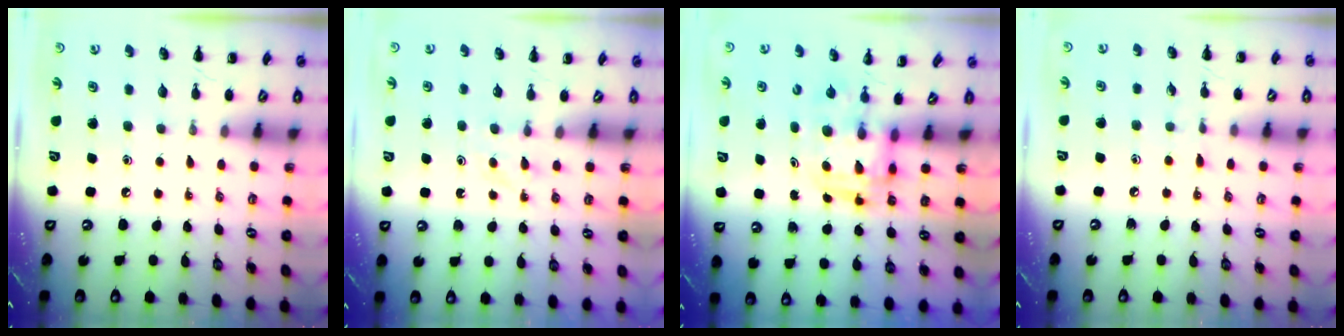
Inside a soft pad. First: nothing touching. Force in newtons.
{"total": 3.1, "press": 2.9, "slide": 1.1}
{"total": 3.3, "press": 3.3, "slide": 0.7}
{"total": 4.5, "press": 4.1, "slide": 1.8}